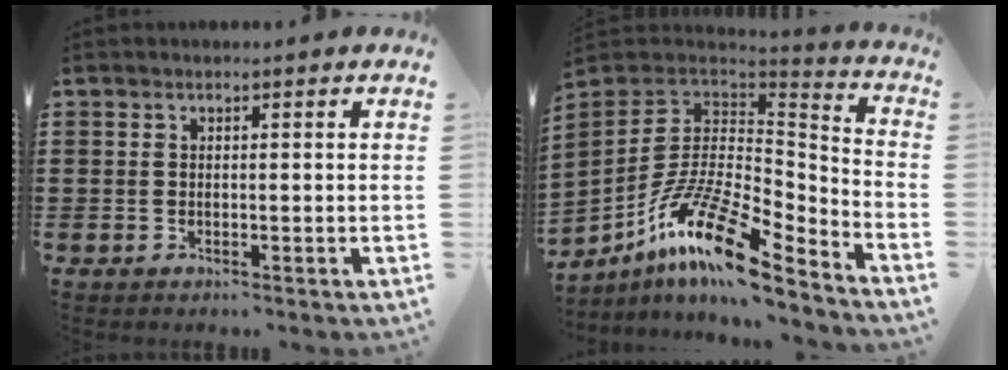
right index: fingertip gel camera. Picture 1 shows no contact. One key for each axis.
{"total": 16.3, "fx": -9.8, "fy": 4.9, "fz": 12.1, "tx": -0.249, "ty": 0.015, "tz": -0.182}